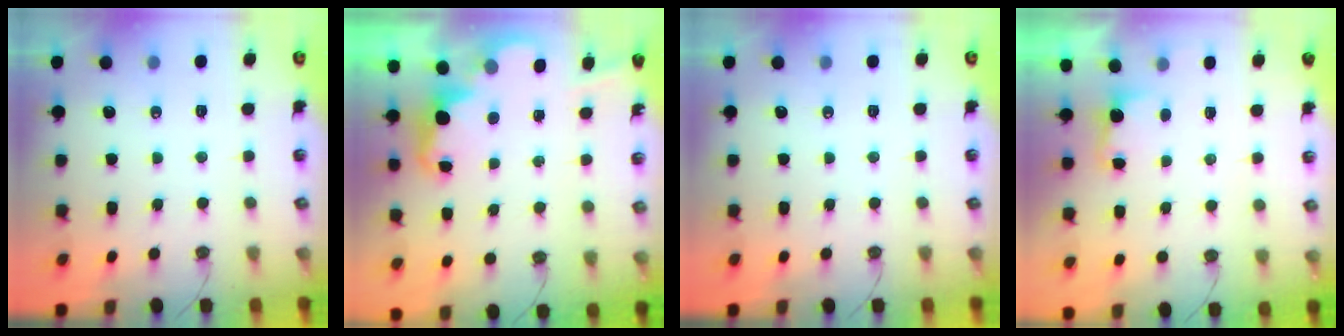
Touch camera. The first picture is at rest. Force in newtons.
{"total": 2.5, "press": 2.4, "slide": 0.6}
{"total": 0.0}
{"total": 2.3, "press": 2.1, "slide": 0.9}